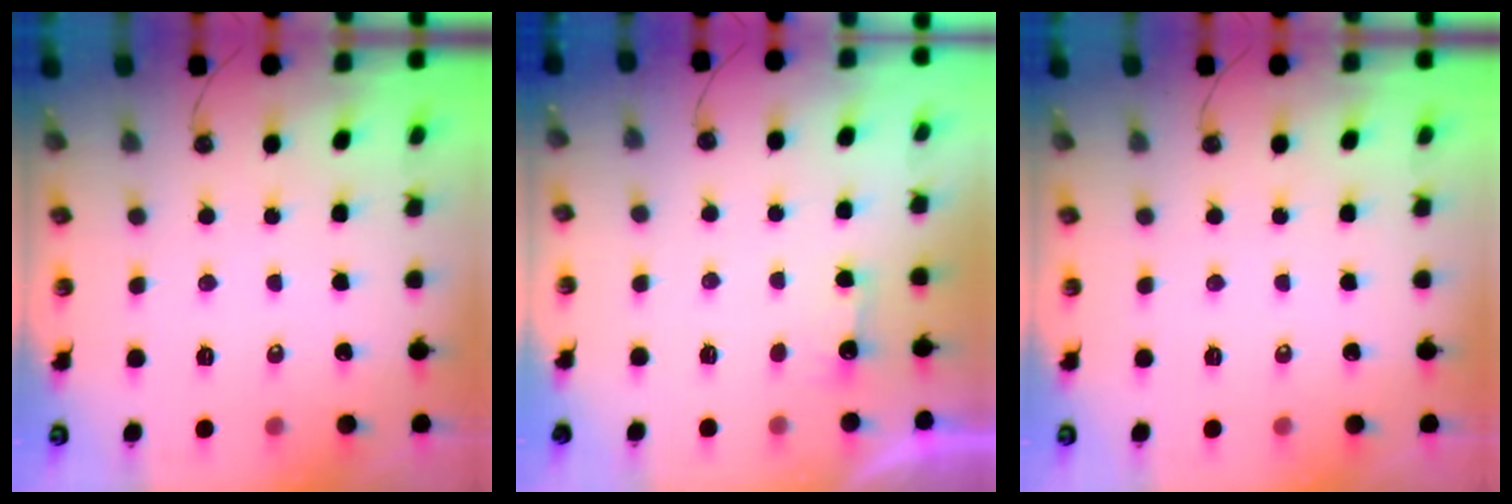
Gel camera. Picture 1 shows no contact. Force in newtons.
{"total": 2.3, "press": 2.2, "slide": 0.8}
{"total": 0.0}